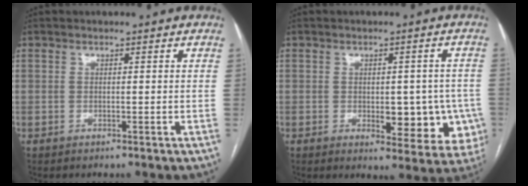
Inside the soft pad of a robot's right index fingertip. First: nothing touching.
{"total": 10.2, "force": [-2.3, 4.7, 8.7], "torque": [-0.089, 0.006, -0.016]}